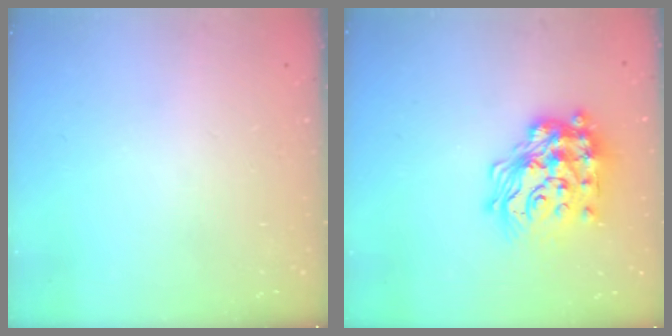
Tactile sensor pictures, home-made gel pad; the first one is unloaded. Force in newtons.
{"total": 22.8, "press": 22.7, "slide": 1.5}